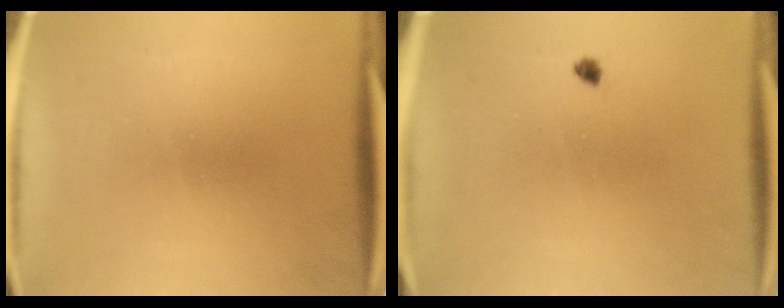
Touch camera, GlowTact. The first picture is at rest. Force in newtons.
{"total": 0.9}